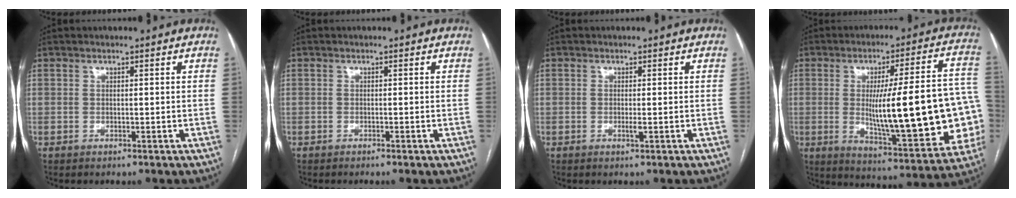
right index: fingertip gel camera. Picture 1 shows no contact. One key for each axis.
{"total": 0.5, "fx": -0.5, "fy": -0.2, "fz": 0.2, "tx": -0.003, "ty": 0.003, "tz": -0.010}
{"total": 0.8, "fx": -0.1, "fy": 0.0, "fz": 0.8, "tx": -0.017, "ty": -0.001, "tz": 0.001}
{"total": 24.6, "fx": -1.8, "fy": 3.8, "fz": 24.3, "tx": -0.281, "ty": 0.018, "tz": -0.011}